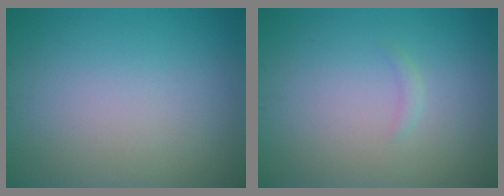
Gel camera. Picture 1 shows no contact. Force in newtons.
{"total": 0.6, "press": 0.6, "slide": 0.1}